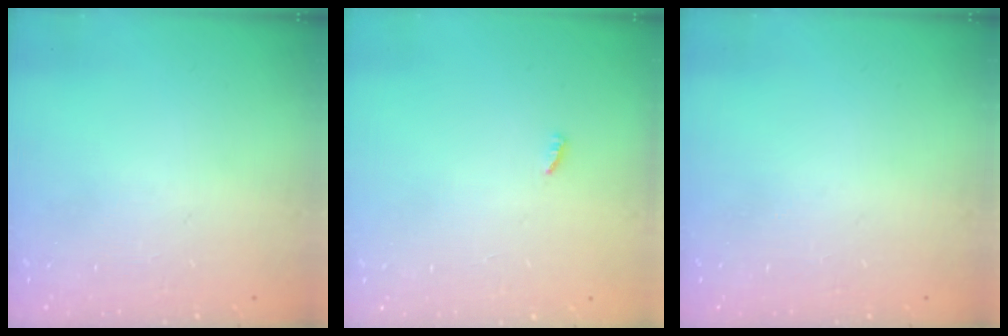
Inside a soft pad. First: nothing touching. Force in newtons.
{"total": 1.9, "press": 1.9, "slide": 0.3}
{"total": 0.0}